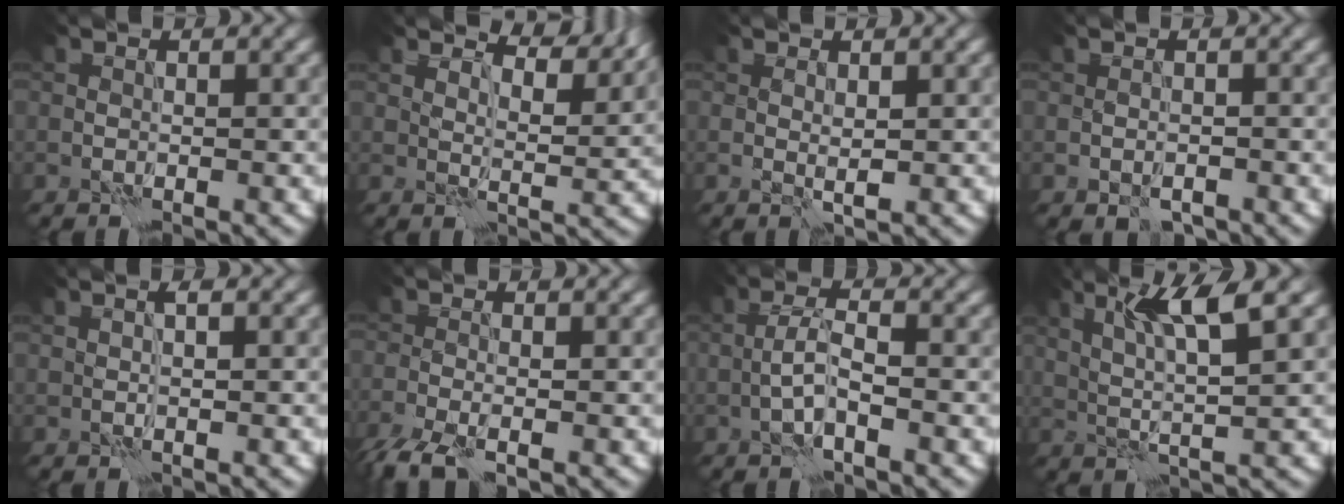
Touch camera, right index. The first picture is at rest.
{"total": 6.3, "force": [5.5, 1.4, 2.7], "torque": [-0.054, -0.004, 0.073]}
{"total": 1.1, "force": [0.3, 0.3, 1.0], "torque": [-0.021, -0.002, 0.008]}
{"total": 1.8, "force": [-0.9, 1.1, 1.0], "torque": [-0.021, -0.004, -0.014]}
{"total": 1.3, "force": [0.6, 0.4, 1.1], "torque": [-0.013, -0.008, 0.007]}
{"total": 3.6, "force": [-2.6, 1.0, 2.4], "torque": [-0.055, -0.013, -0.058]}
{"total": 2.8, "force": [-0.9, 0.6, 2.5], "torque": [-0.054, 0.010, -0.021]}
{"total": 5.2, "force": [2.2, 0.5, 4.7], "torque": [-0.097, -0.002, 0.046]}